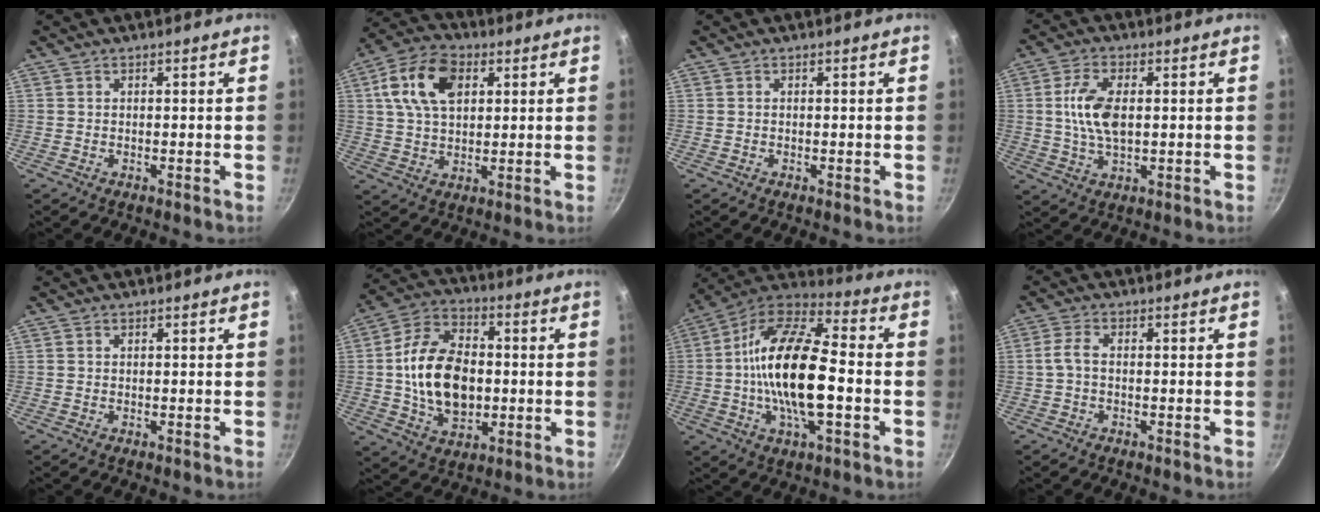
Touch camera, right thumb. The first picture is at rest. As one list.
[{"total": 13.0, "force": [4.0, 8.3, 9.2], "torque": [-0.152, 0.007, 0.060]}, {"total": 0.0}, {"total": 8.9, "force": [0.9, 4.6, 7.5], "torque": [-0.145, 0.005, 0.016]}, {"total": 0.0}, {"total": 17.5, "force": [-0.2, 11.6, 13.1], "torque": [-0.203, 0.017, -0.009]}, {"total": 21.4, "force": [-2.1, 8.9, 19.3], "torque": [-0.349, 0.031, -0.056]}, {"total": 2.9, "force": [-0.5, 1.5, 2.4], "torque": [-0.057, 0.014, -0.014]}]